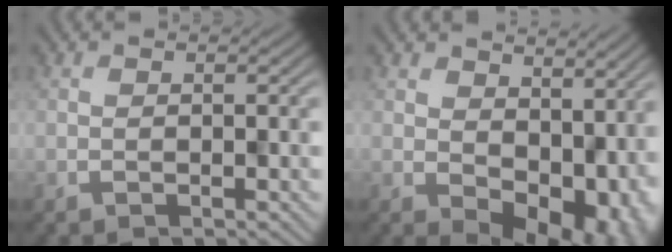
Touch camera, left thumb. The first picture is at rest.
{"total": 10.2, "force": [0.6, 7.0, 7.4], "torque": [-0.094, -0.035, 0.034]}